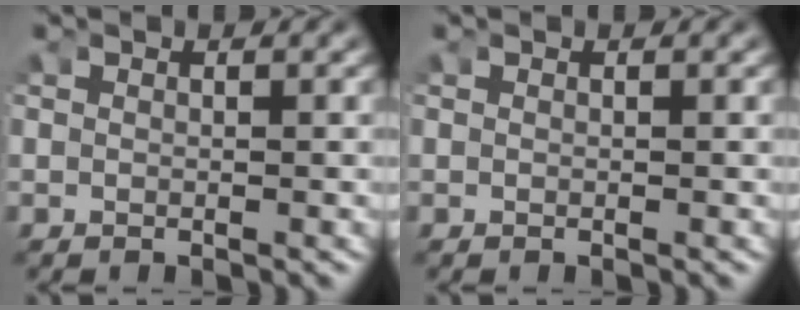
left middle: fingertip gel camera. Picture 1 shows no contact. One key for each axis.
{"total": 0.0}